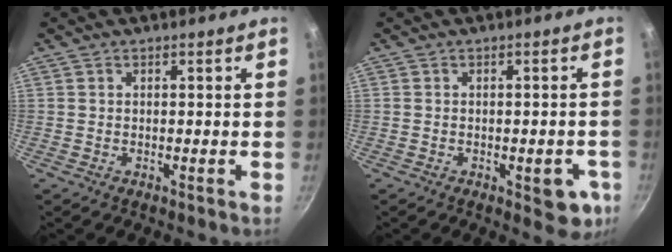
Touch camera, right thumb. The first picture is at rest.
{"total": 6.4, "force": [-2.2, 3.1, 5.2], "torque": [-0.034, 0.008, -0.024]}